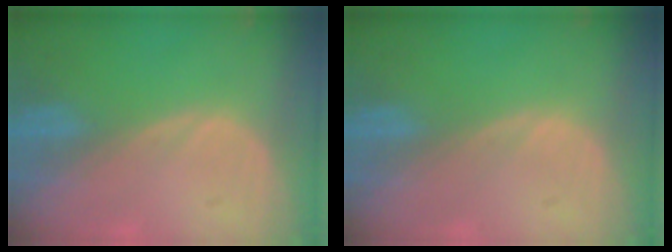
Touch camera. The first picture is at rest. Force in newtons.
{"total": 0.0}